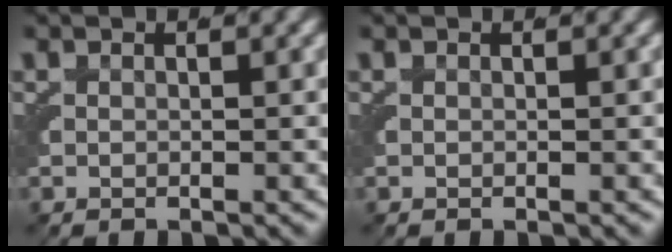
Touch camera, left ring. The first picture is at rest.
{"total": 0.0}